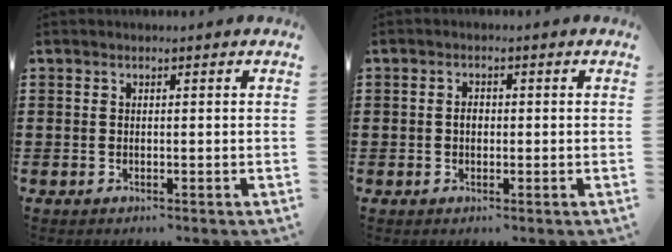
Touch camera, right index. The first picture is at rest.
{"total": 1.7, "force": [-0.1, 1.1, 1.3], "torque": [-0.025, 0.006, -0.004]}